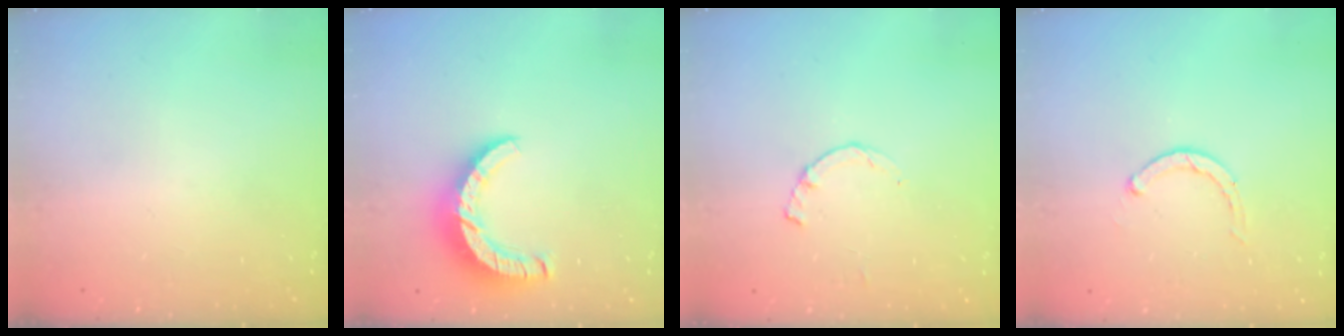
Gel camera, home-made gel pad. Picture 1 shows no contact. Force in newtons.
{"total": 8.5, "press": 8.5, "slide": 0.8}
{"total": 1.2, "press": 1.2, "slide": 0.3}
{"total": 2.3, "press": 2.3, "slide": 0.3}